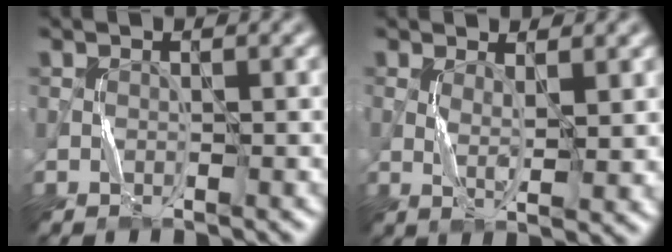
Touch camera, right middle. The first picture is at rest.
{"total": 2.8, "force": [1.1, 0.6, 2.6], "torque": [-0.049, -0.009, 0.022]}